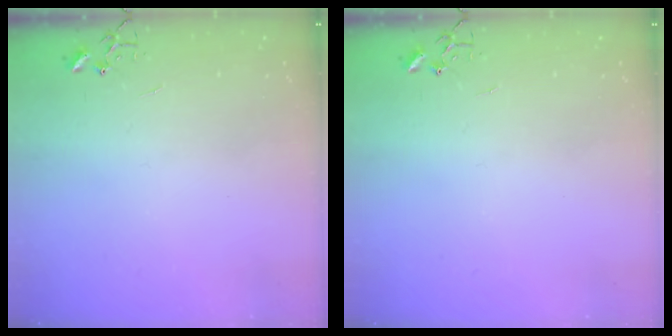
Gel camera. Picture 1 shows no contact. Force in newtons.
{"total": 0.0}